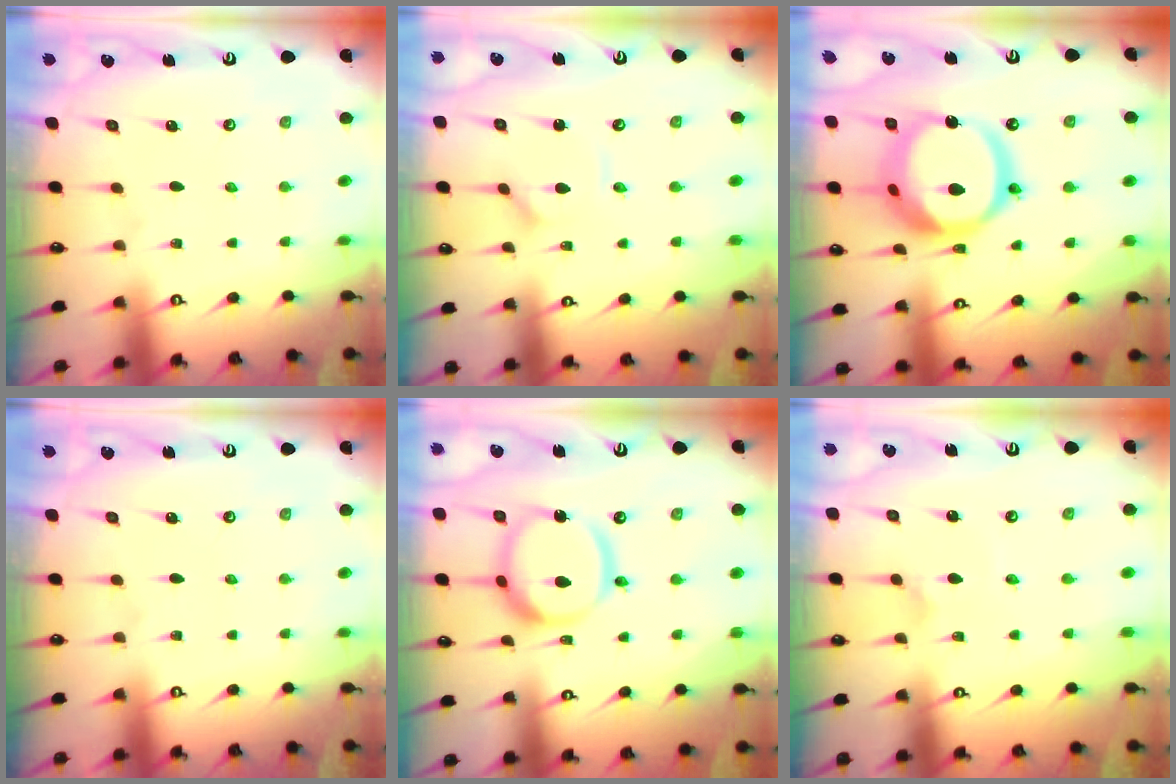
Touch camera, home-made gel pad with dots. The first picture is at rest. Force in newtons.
{"total": 1.2, "press": 1.2, "slide": 0.2}
{"total": 18.0, "press": 17.9, "slide": 1.9}
{"total": 0.0}
{"total": 15.5, "press": 15.4, "slide": 1.7}
{"total": 2.9, "press": 2.9, "slide": 0.1}